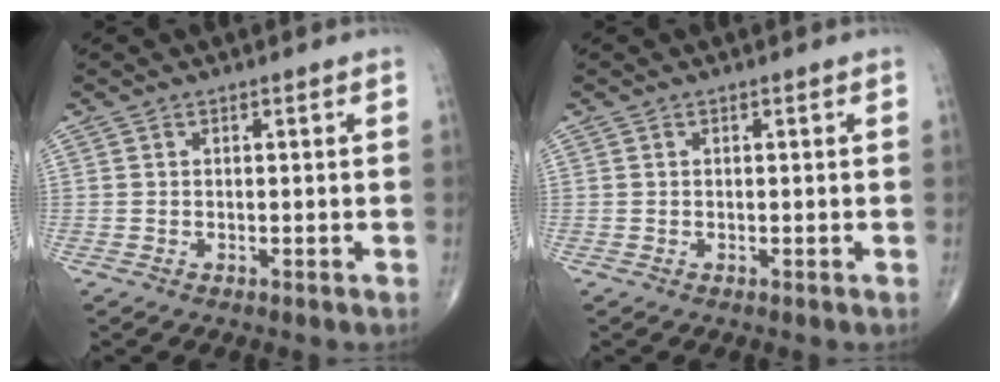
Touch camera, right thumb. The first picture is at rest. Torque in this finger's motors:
{"motor_torque": [0.13, 0.13, -0.07, 0.02, 0.03]}